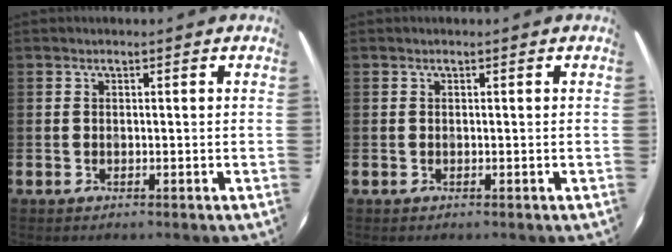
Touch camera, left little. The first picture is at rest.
{"total": 0.0}